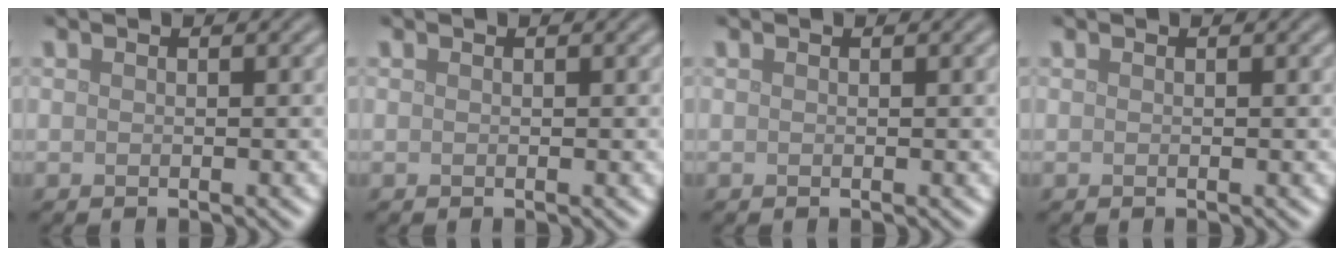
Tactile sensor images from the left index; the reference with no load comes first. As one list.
[{"total": 0.0}, {"total": 0.0}, {"total": 0.0}]